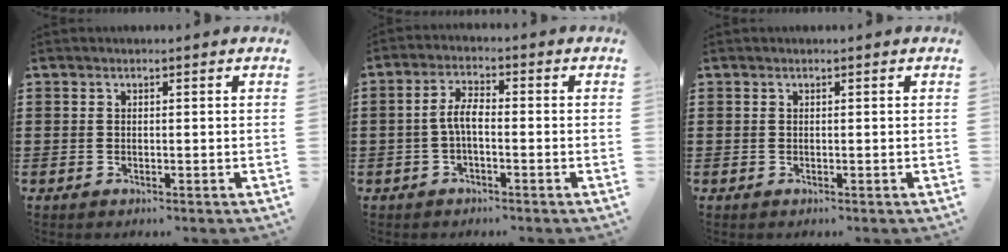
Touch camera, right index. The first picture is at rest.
{"total": 4.0, "force": [-0.9, 1.5, 3.6], "torque": [-0.085, 0.001, -0.025]}
{"total": 0.0}